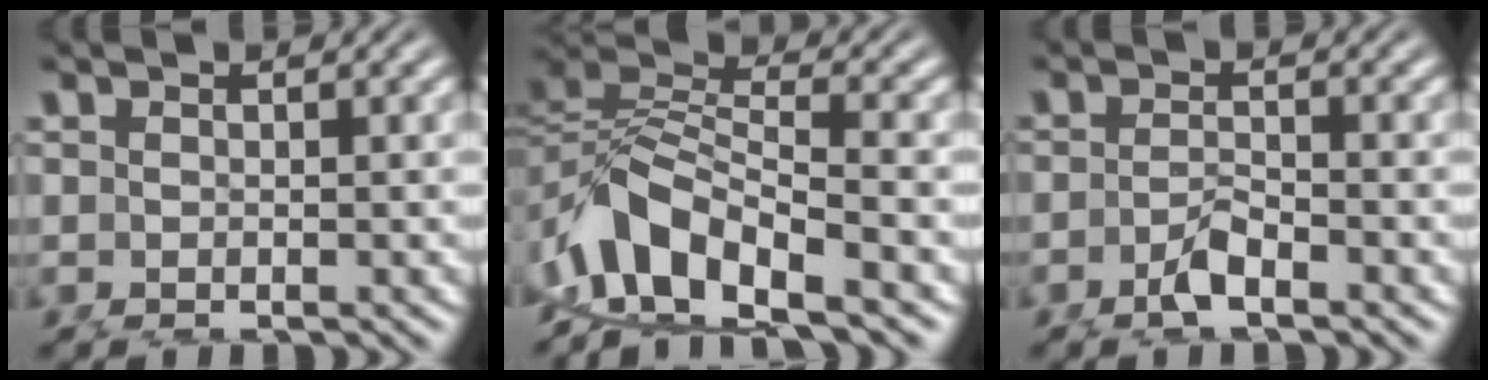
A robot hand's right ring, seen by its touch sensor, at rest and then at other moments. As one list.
[{"total": 6.9, "force": [-0.9, 4.8, 4.8], "torque": [-0.116, -0.017, -0.009]}, {"total": 1.0, "force": [-0.8, -0.1, 0.6], "torque": [-0.011, -0.003, -0.011]}]